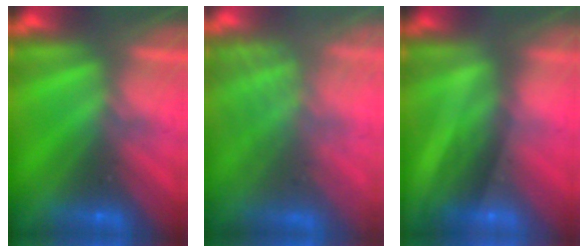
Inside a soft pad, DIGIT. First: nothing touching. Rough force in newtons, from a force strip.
{"total": 8.9}
{"total": 2.0}